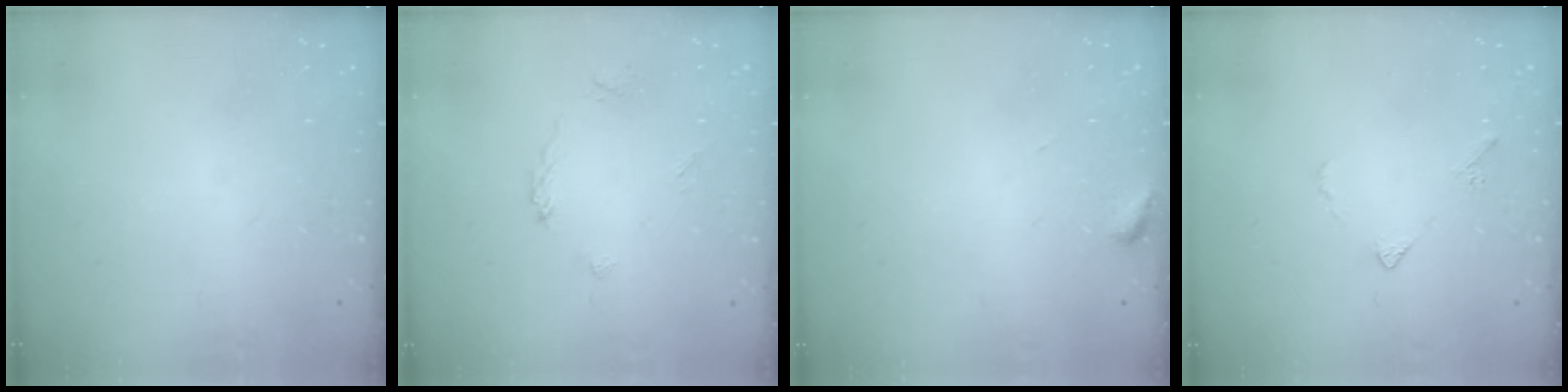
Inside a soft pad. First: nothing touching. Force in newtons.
{"total": 2.7, "press": 2.7, "slide": 0.2}
{"total": 2.6, "press": 2.6, "slide": 0.3}
{"total": 3.0, "press": 3.0, "slide": 0.6}